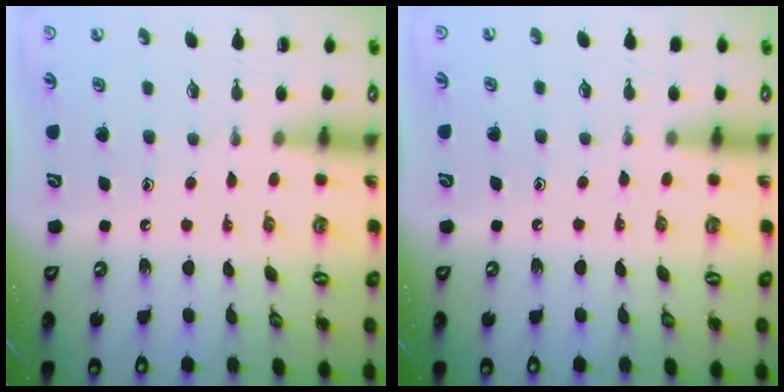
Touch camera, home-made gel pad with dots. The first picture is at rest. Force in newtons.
{"total": 3.0, "press": 3.0, "slide": 0.5}